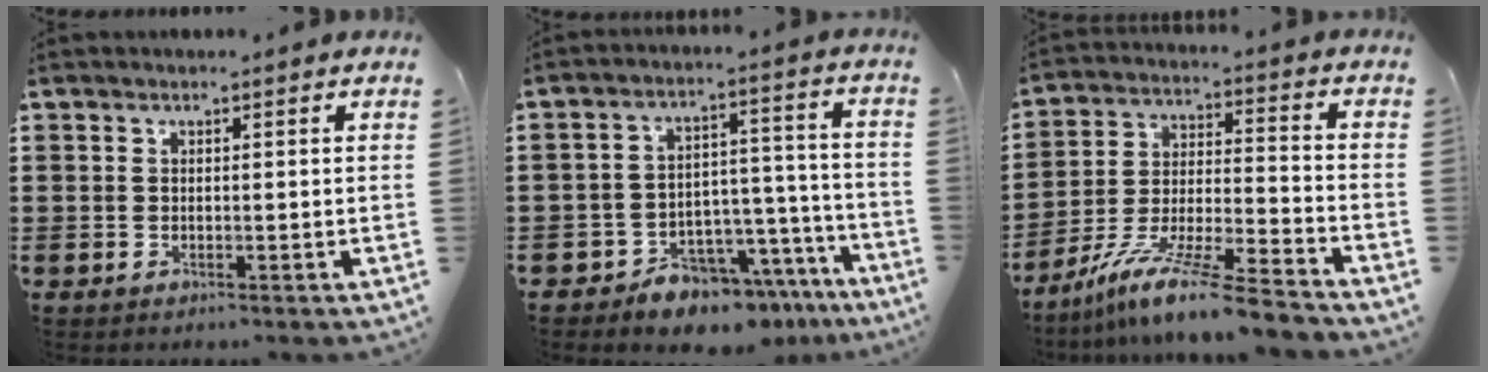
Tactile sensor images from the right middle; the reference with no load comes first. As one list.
[{"total": 7.9, "force": [-7.5, 2.3, 1.3], "torque": [-0.012, 0.034, -0.139]}, {"total": 11.2, "force": [-9.3, -0.1, 6.3], "torque": [-0.119, 0.005, -0.181]}]